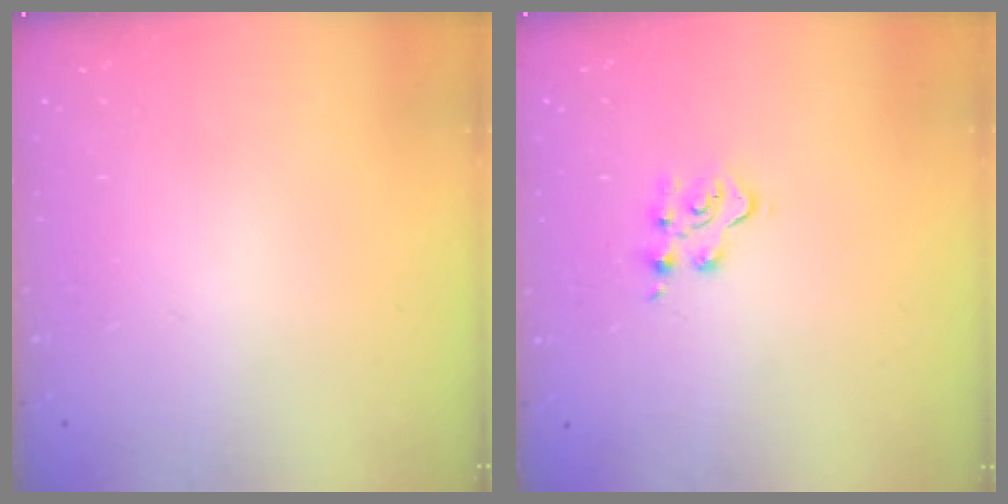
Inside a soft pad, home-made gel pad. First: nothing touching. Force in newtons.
{"total": 4.5, "press": 4.5, "slide": 0.4}